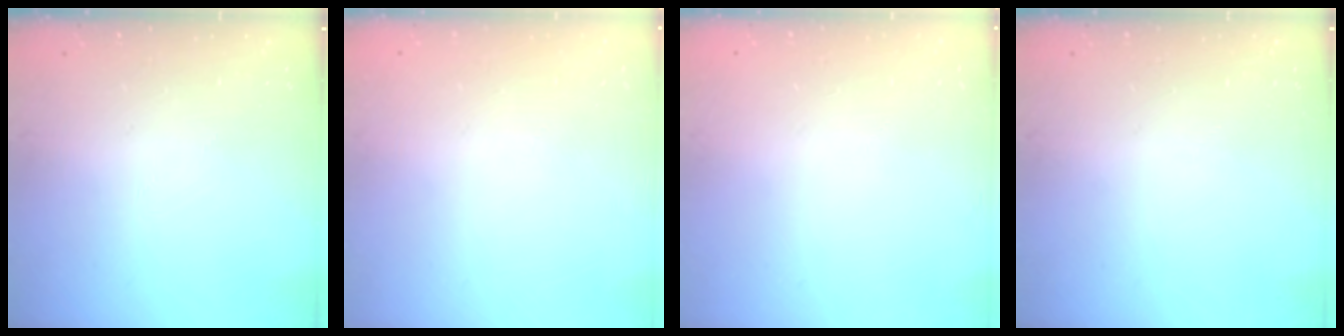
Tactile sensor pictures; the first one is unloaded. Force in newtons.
{"total": 0.0}
{"total": 0.5, "press": 0.5, "slide": 0.1}
{"total": 0.0}